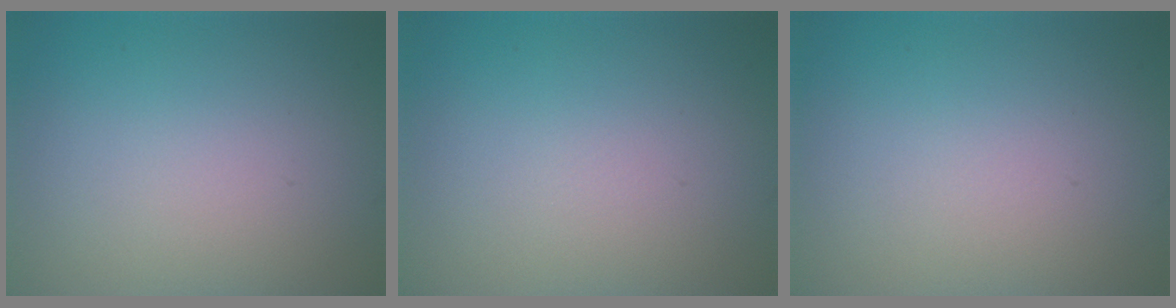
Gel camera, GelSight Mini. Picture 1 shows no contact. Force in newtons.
{"total": 0.0}
{"total": 0.0}